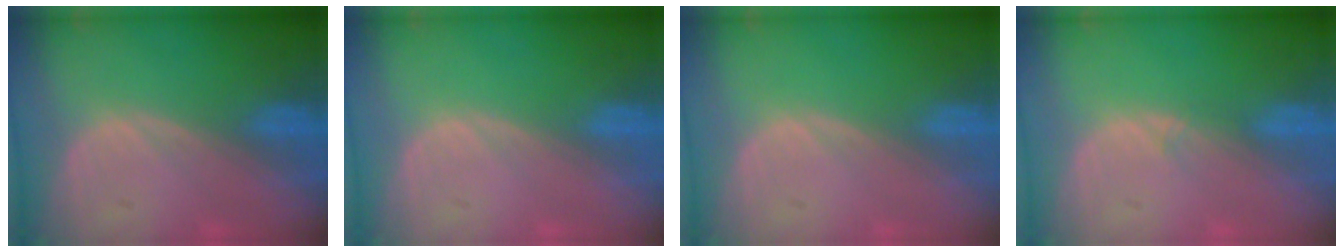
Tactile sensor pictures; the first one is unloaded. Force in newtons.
{"total": 0.0}
{"total": 0.0}
{"total": 0.6, "press": 0.6, "slide": 0.1}